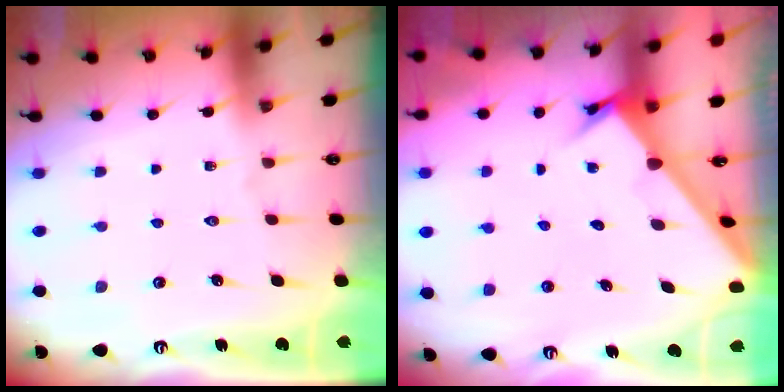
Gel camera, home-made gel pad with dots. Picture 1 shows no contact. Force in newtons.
{"total": 2.3, "press": 2.3, "slide": 0.3}